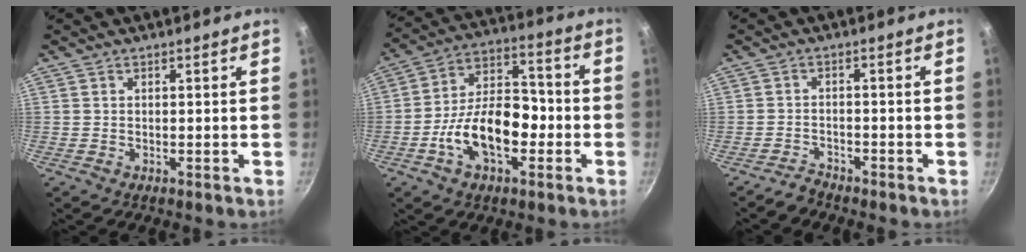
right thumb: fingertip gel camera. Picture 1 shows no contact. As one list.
[{"total": 15.5, "force": [-4.5, 9.0, 11.8], "torque": [-0.168, 0.051, -0.087]}, {"total": 2.4, "force": [-2.3, 0.5, 0.0], "torque": [0.007, 0.024, -0.044]}]